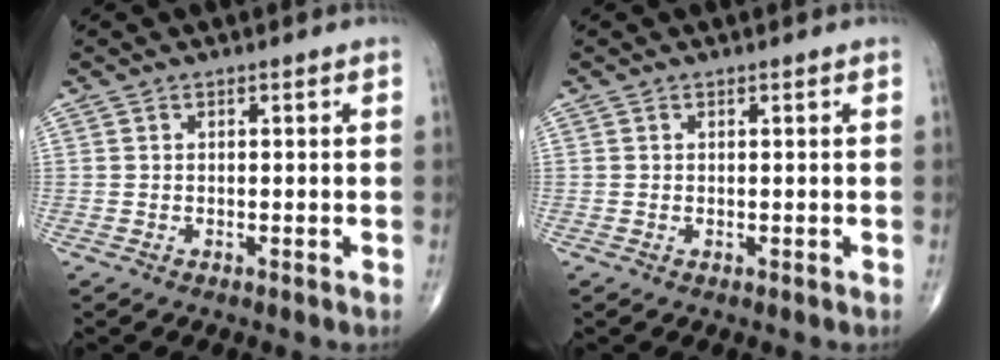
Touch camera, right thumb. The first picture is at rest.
{"total": 0.0}